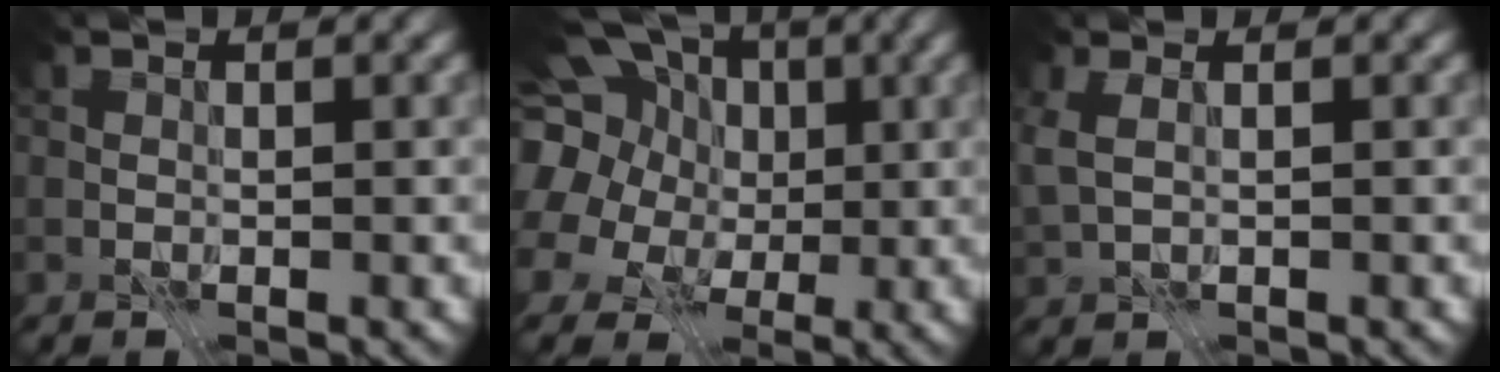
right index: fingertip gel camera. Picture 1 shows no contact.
{"total": 17.6, "force": [5.3, 14.4, 8.6], "torque": [-0.200, 0.043, 0.053]}
{"total": 2.4, "force": [0.4, 1.2, 2.0], "torque": [-0.059, 0.002, 0.015]}